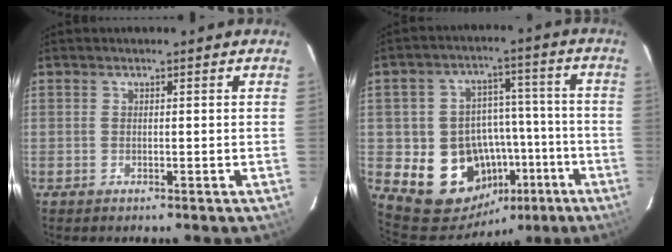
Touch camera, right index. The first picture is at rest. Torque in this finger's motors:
{"motor_torque": [1.73, -0.40, 0.44, 0.06]}